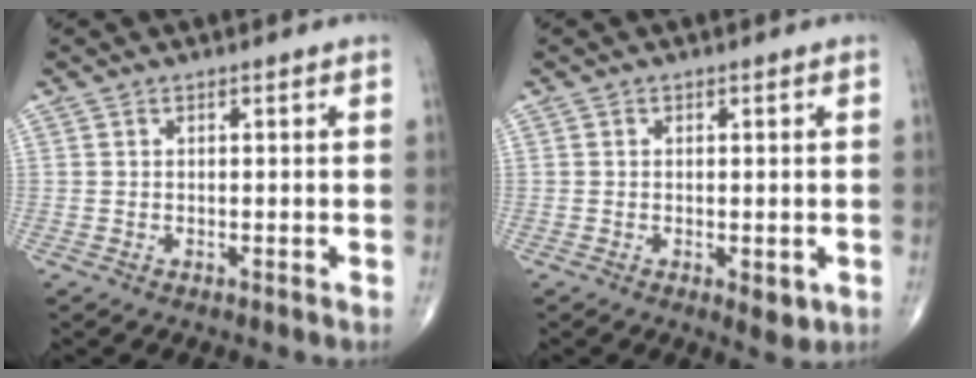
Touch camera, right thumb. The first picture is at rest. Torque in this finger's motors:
{"motor_torque": [0.29, 0.51, -0.06, -0.04, 0.01]}